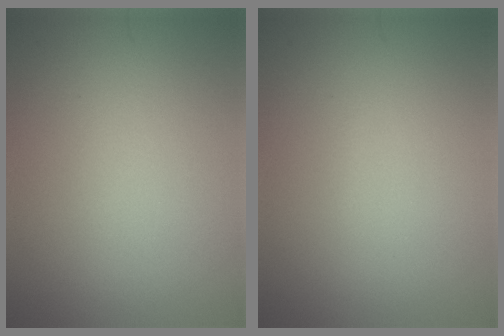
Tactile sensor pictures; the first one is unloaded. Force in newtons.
{"total": 0.0}